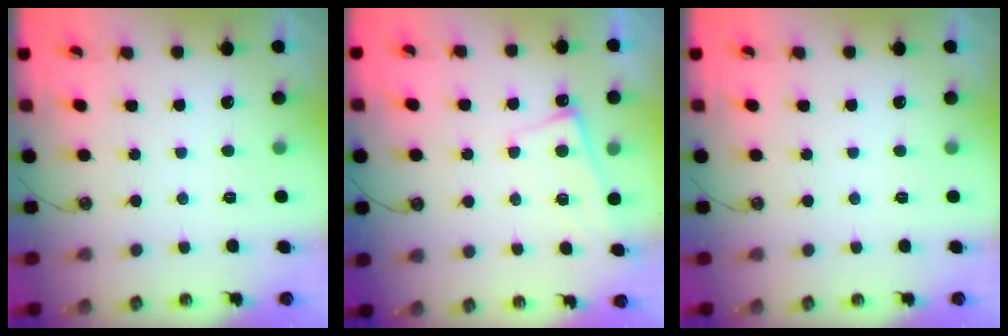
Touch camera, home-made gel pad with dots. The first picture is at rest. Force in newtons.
{"total": 2.2, "press": 2.1, "slide": 0.4}
{"total": 0.0}